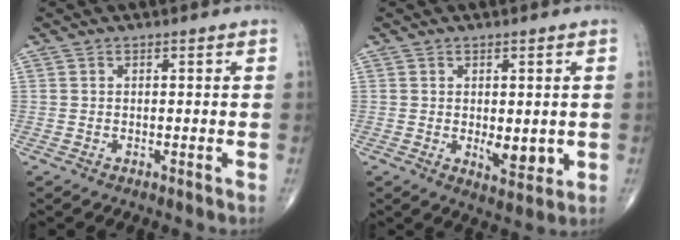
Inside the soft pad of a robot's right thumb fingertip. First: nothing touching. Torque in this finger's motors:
{"motor_torque": [0.74, 0.84, 0.63, -0.13, 0.01]}